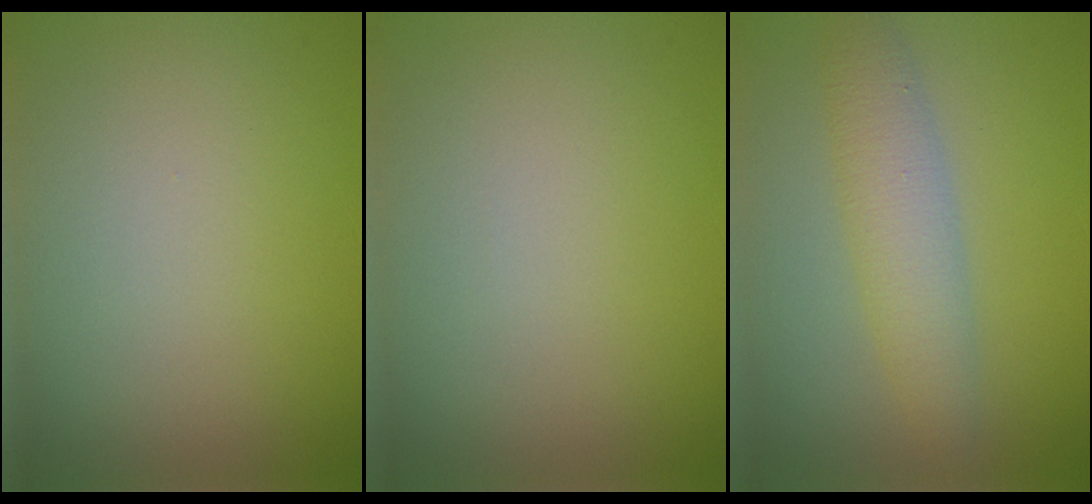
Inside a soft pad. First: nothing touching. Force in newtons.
{"total": 0.0}
{"total": 3.8, "press": 3.8, "slide": 0.0}